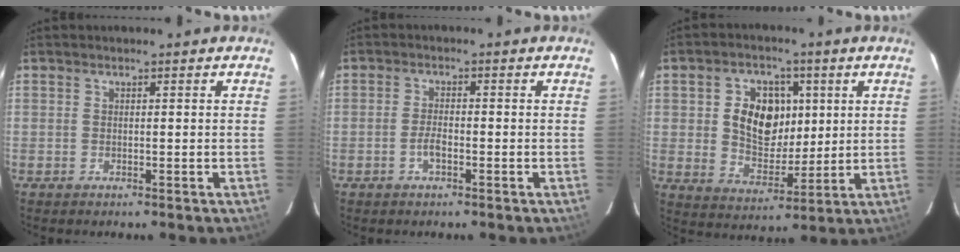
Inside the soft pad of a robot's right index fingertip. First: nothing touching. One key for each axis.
{"total": 2.5, "fx": -1.2, "fy": 1.0, "fz": 2.0, "tx": -0.045, "ty": 0.003, "tz": -0.023}
{"total": 11.4, "fx": 2.4, "fy": 8.3, "fz": 7.5, "tx": -0.144, "ty": 0.014, "tz": 0.048}